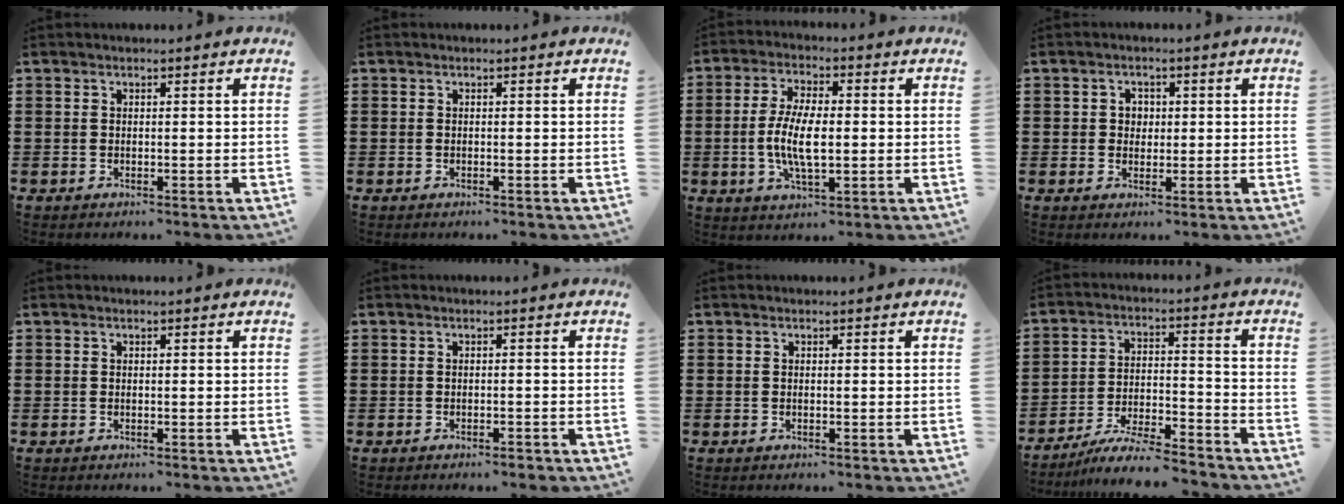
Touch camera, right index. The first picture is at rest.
{"total": 0.0}
{"total": 7.7, "force": [-0.7, 2.9, 7.1], "torque": [-0.159, -0.006, -0.022]}
{"total": 1.8, "force": [0.1, 1.7, 0.7], "torque": [-0.019, 0.010, 0.000]}
{"total": 0.0}
{"total": 0.7, "force": [-0.6, 0.0, 0.4], "torque": [-0.011, -0.006, -0.010]}
{"total": 0.0}
{"total": 7.2, "force": [-6.8, 0.2, 2.5], "torque": [-0.045, 0.005, -0.131]}